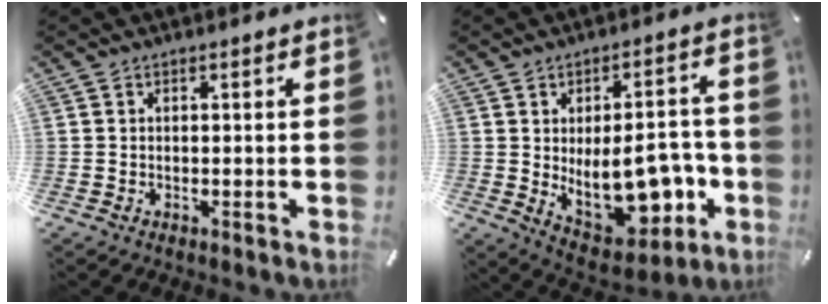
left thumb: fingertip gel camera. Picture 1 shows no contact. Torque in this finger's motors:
{"motor_torque": [0.61, 2.57, 0.45, 0.01, 0.45]}